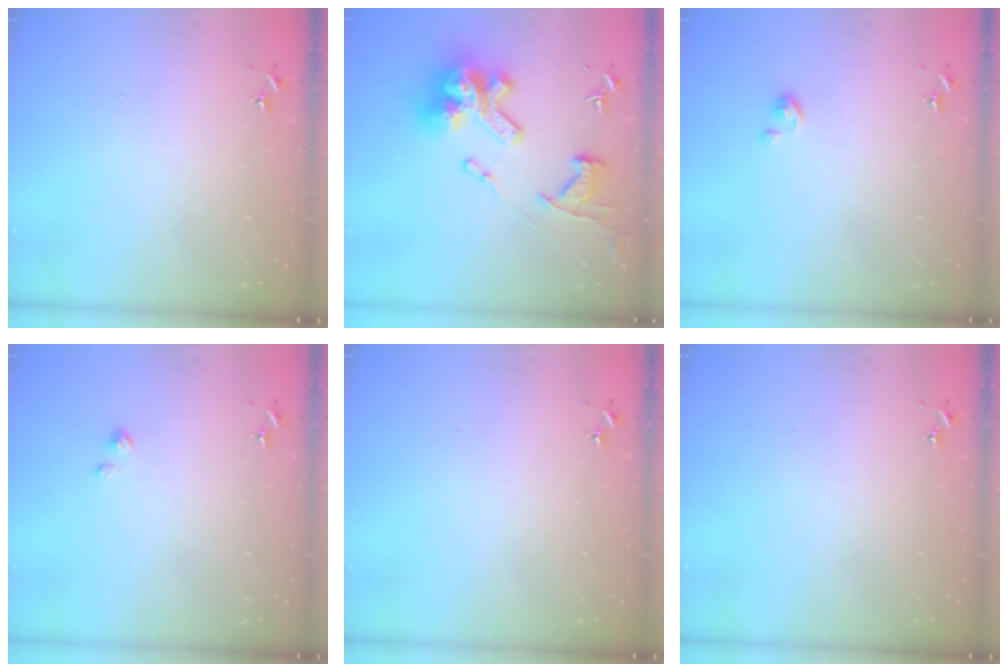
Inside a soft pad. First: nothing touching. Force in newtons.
{"total": 23.0, "press": 22.9, "slide": 1.7}
{"total": 3.4, "press": 3.4, "slide": 0.4}
{"total": 2.4, "press": 2.4, "slide": 0.3}
{"total": 0.0}
{"total": 0.0}